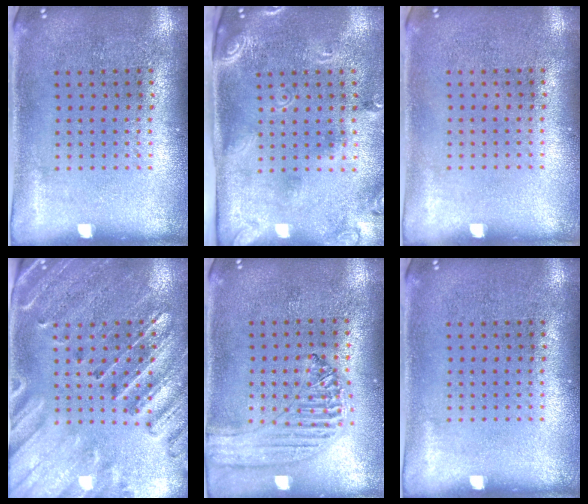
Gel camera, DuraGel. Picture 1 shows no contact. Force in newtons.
{"total": 2.5, "press": 1.7, "slide": 1.9}
{"total": 0.0}
{"total": 2.9, "press": 2.7, "slide": 1.1}
{"total": 1.3, "press": 1.3, "slide": 0.2}
{"total": 0.0}